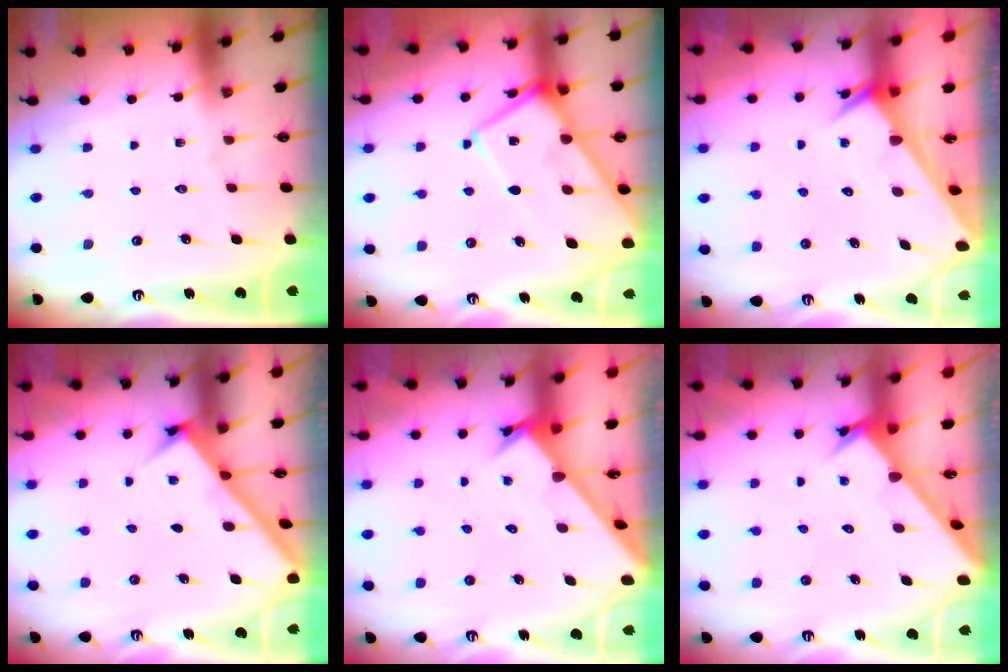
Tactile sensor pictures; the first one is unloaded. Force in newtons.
{"total": 12.1, "press": 12.0, "slide": 1.4}
{"total": 2.6, "press": 2.6, "slide": 0.1}
{"total": 2.9, "press": 2.9, "slide": 0.1}
{"total": 2.8, "press": 2.7, "slide": 0.3}
{"total": 2.5, "press": 2.5, "slide": 0.2}